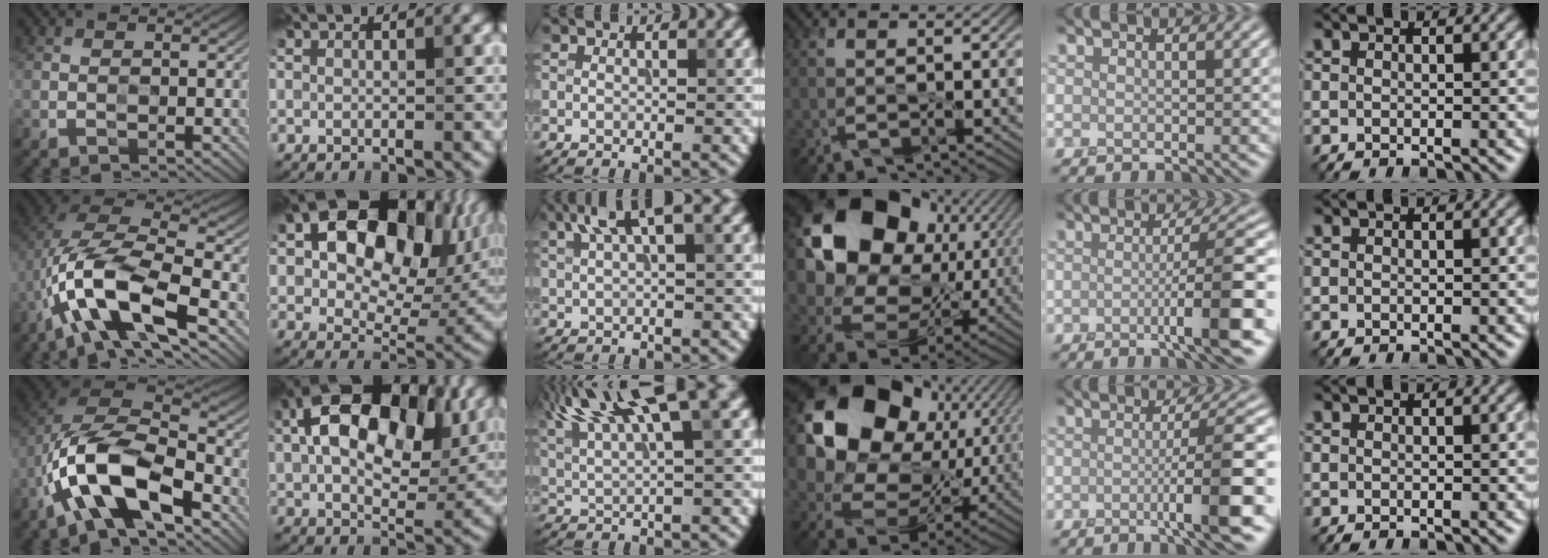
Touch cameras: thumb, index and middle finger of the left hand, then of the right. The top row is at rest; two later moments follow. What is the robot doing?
{"motion": "peel", "object": "velcro strap"}